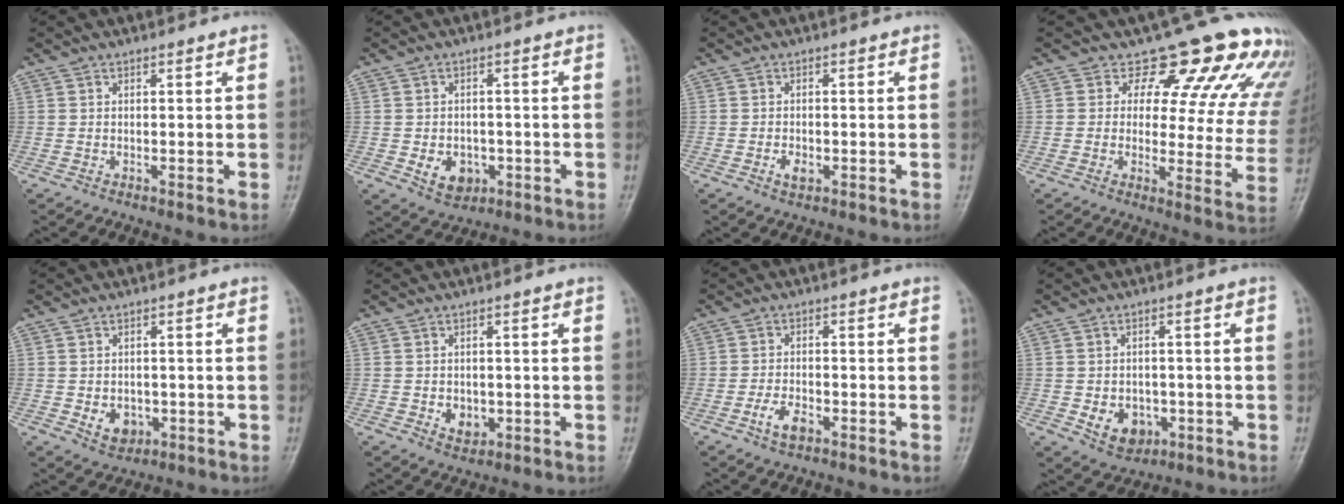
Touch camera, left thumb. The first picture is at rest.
{"total": 5.8, "force": [-1.8, 4.6, 3.2], "torque": [-0.028, 0.007, -0.015]}
{"total": 2.2, "force": [-1.0, 1.3, 1.4], "torque": [-0.022, 0.001, -0.014]}
{"total": 17.2, "force": [13.9, 7.1, 7.3], "torque": [-0.028, -0.084, 0.141]}
{"total": 4.5, "force": [-1.2, 3.6, 2.5], "torque": [-0.019, 0.003, -0.007]}
{"total": 3.7, "force": [-0.9, 2.9, 2.1], "torque": [-0.016, 0.001, -0.005]}
{"total": 4.2, "force": [-2.3, 2.1, 2.7], "torque": [-0.051, 0.012, -0.042]}
{"total": 6.7, "force": [-2.0, 5.3, 3.6], "torque": [-0.032, 0.009, -0.019]}